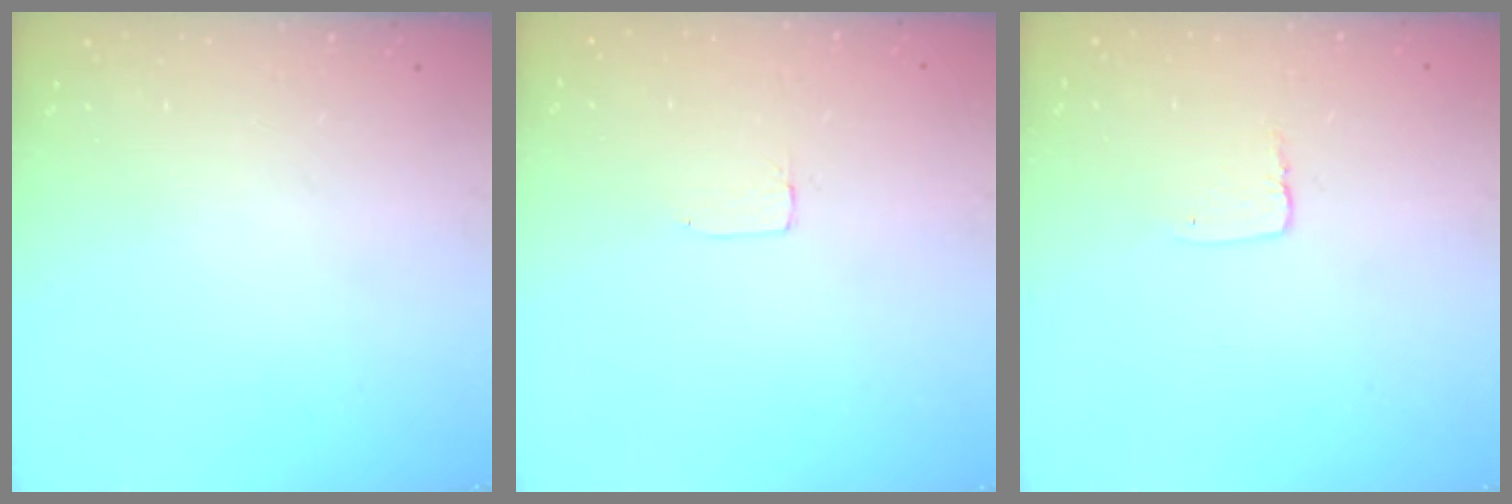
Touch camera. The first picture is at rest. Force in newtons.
{"total": 2.0, "press": 2.0, "slide": 0.0}
{"total": 3.8, "press": 3.8, "slide": 0.4}